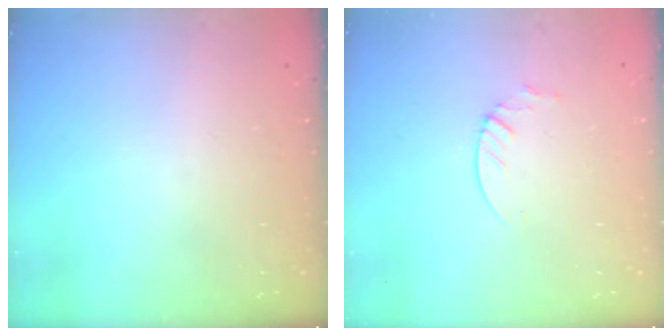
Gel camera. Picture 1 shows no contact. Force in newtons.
{"total": 1.9, "press": 1.9, "slide": 0.2}